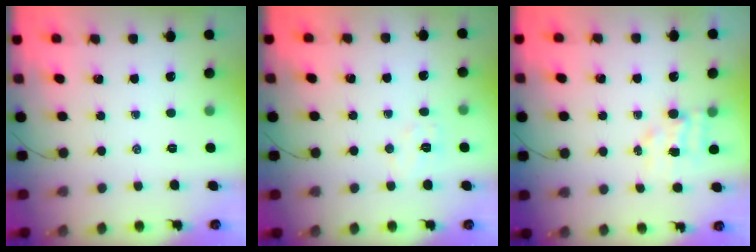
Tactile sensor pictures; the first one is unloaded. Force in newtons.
{"total": 5.9, "press": 5.8, "slide": 1.0}
{"total": 4.7, "press": 4.6, "slide": 0.9}